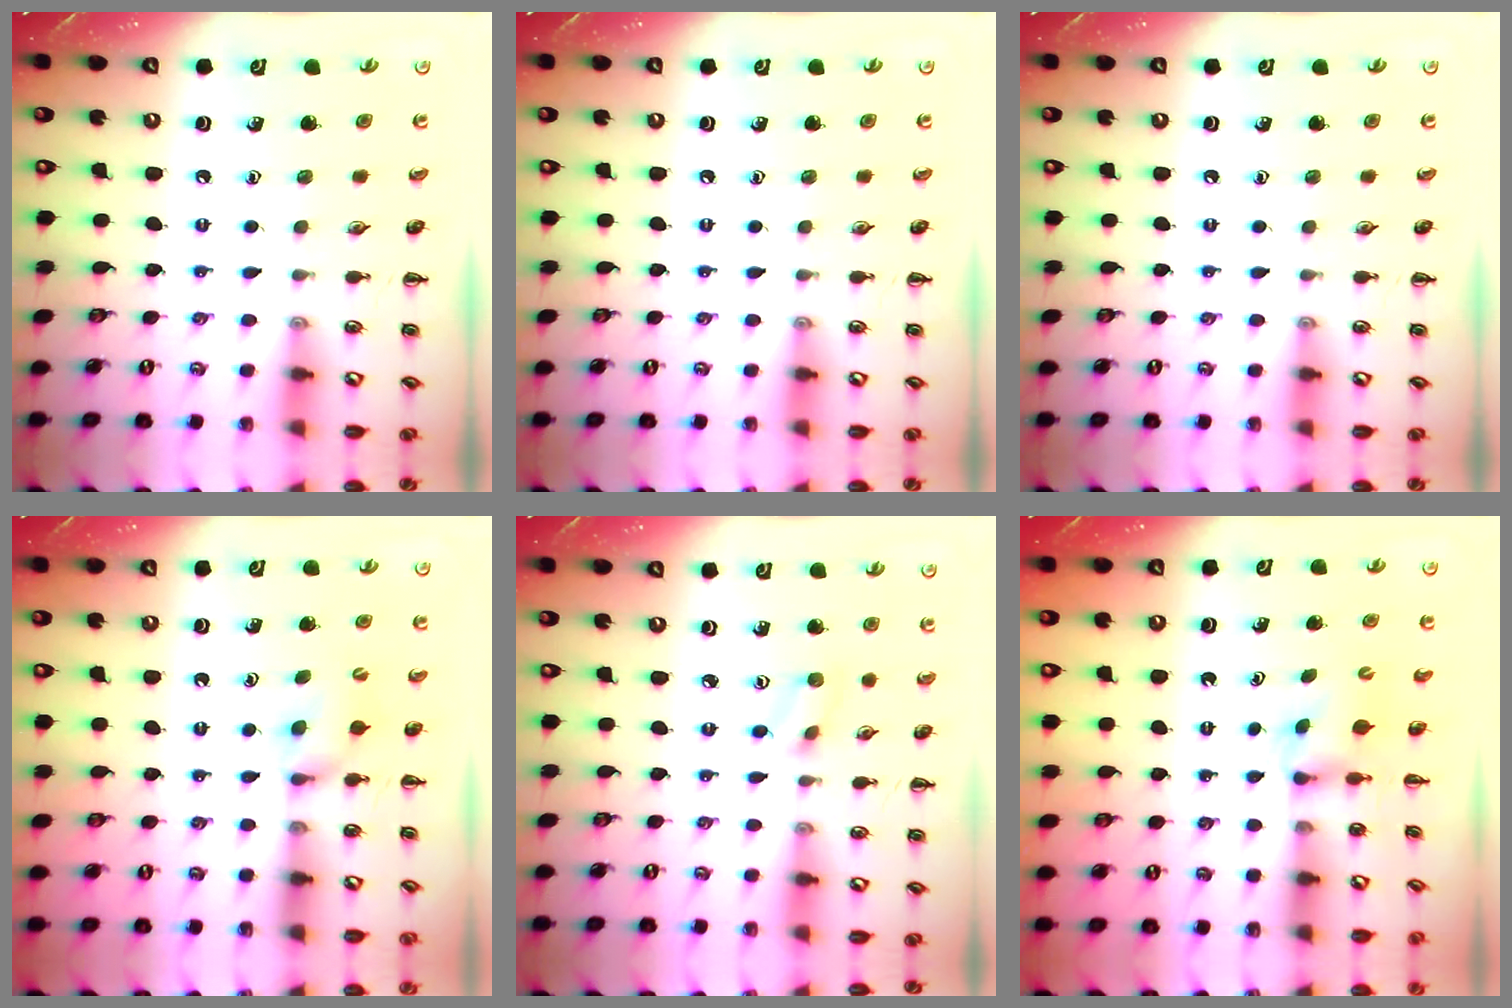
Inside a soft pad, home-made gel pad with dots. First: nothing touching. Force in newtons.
{"total": 0.0}
{"total": 0.0}
{"total": 6.6, "press": 6.3, "slide": 1.8}
{"total": 3.4, "press": 3.2, "slide": 1.3}
{"total": 2.2, "press": 1.9, "slide": 1.0}